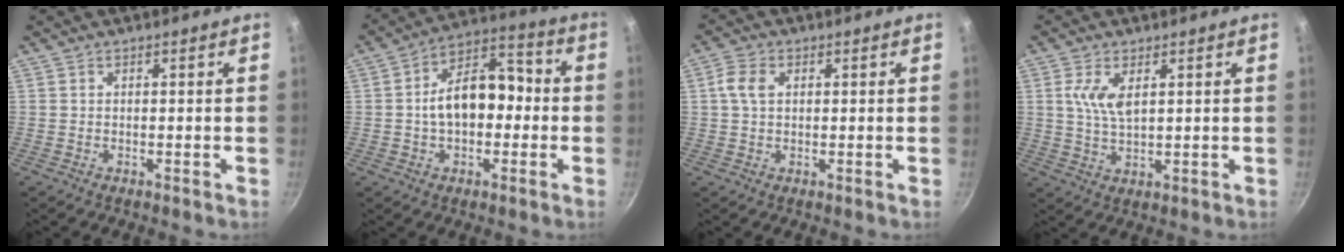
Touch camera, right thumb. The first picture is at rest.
{"total": 13.5, "force": [-0.6, 8.1, 10.8], "torque": [-0.152, 0.042, -0.020]}
{"total": 4.1, "force": [1.0, 2.7, 2.9], "torque": [-0.066, 0.007, 0.016]}
{"total": 5.6, "force": [1.8, 2.5, 4.7], "torque": [-0.094, -0.010, 0.040]}